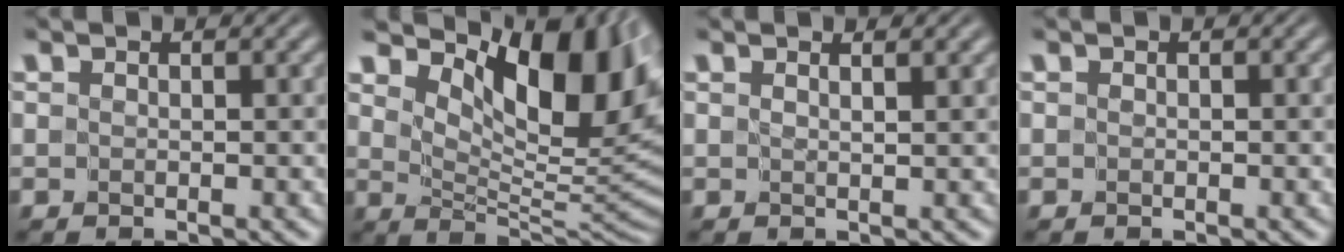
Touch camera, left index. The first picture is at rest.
{"total": 11.8, "force": [5.6, 4.8, 9.2], "torque": [-0.126, -0.001, 0.100]}
{"total": 0.9, "force": [0.8, -0.2, 0.3], "torque": [-0.006, -0.003, 0.009]}
{"total": 0.0}